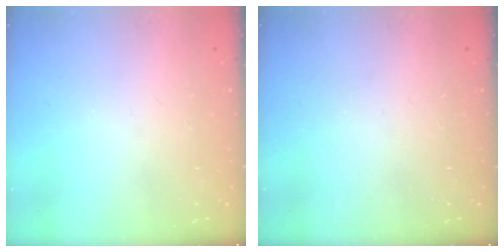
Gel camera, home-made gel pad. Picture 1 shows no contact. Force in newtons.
{"total": 0.0}